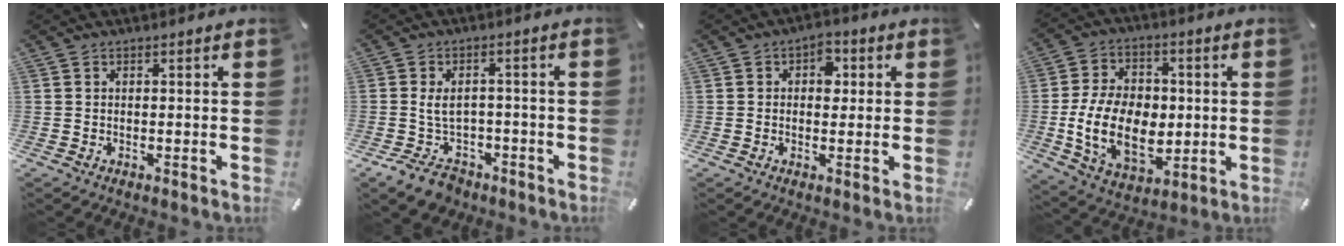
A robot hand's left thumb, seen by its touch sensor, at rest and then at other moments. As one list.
[{"total": 7.4, "force": [-2.4, 5.0, 4.9], "torque": [-0.098, 0.011, -0.044]}, {"total": 4.8, "force": [0.9, 3.3, 3.4], "torque": [-0.021, -0.008, 0.003]}, {"total": 18.0, "force": [-1.6, 12.5, 12.8], "torque": [-0.251, 0.003, -0.028]}]